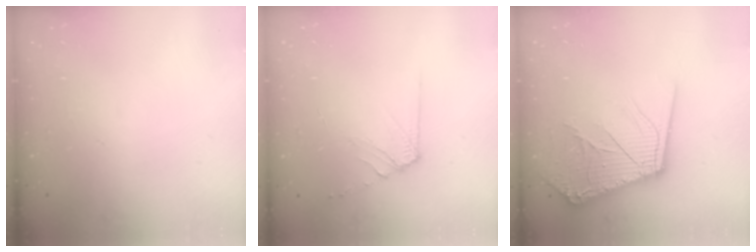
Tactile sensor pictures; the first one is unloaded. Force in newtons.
{"total": 6.8, "press": 6.7, "slide": 0.8}
{"total": 14.8, "press": 14.7, "slide": 2.0}